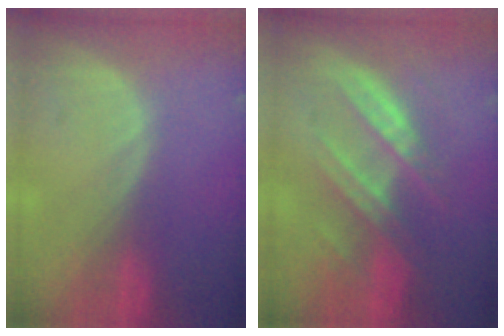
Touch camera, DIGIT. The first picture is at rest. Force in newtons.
{"total": 7.5, "press": 7.2, "slide": 1.9}